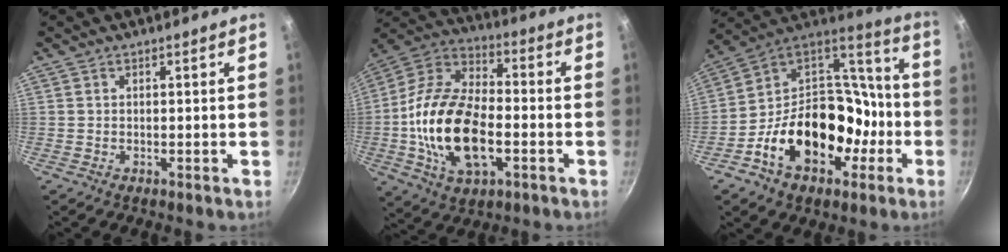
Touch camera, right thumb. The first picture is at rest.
{"total": 21.2, "force": [-4.1, 11.7, 17.2], "torque": [-0.319, 0.030, -0.087]}
{"total": 24.5, "force": [-8.2, 17.1, 15.5], "torque": [-0.223, 0.080, -0.133]}